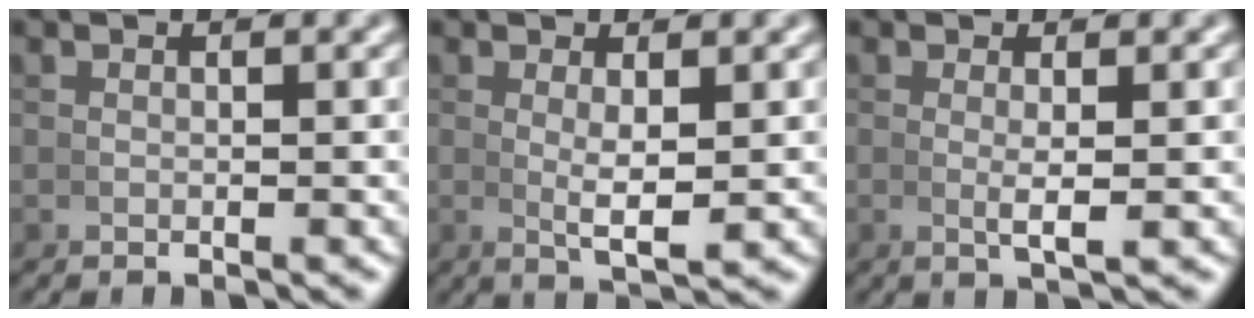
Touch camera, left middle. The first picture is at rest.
{"total": 2.9, "force": [0.3, 0.6, 2.8], "torque": [-0.049, -0.011, 0.010]}
{"total": 1.8, "force": [0.1, 0.1, 1.8], "torque": [-0.035, -0.005, 0.004]}